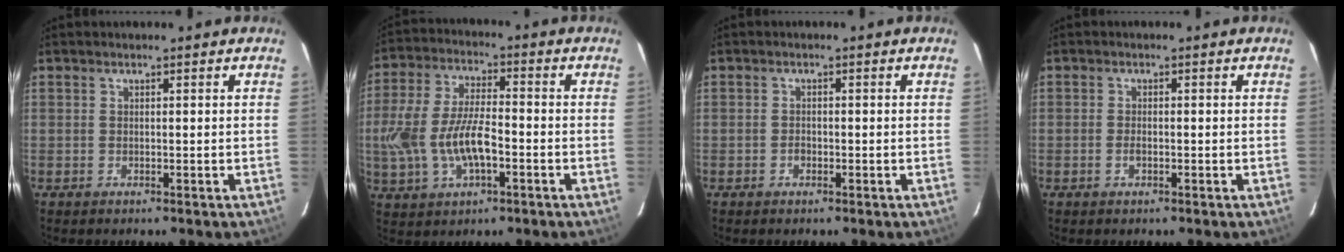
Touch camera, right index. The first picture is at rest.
{"total": 13.7, "force": [-3.2, 6.1, 11.8], "torque": [-0.253, 0.000, -0.053]}
{"total": 1.1, "force": [-0.5, 0.9, 0.5], "torque": [-0.008, 0.003, -0.008]}
{"total": 1.5, "force": [-0.6, 0.7, 1.1], "torque": [-0.024, 0.000, -0.011]}